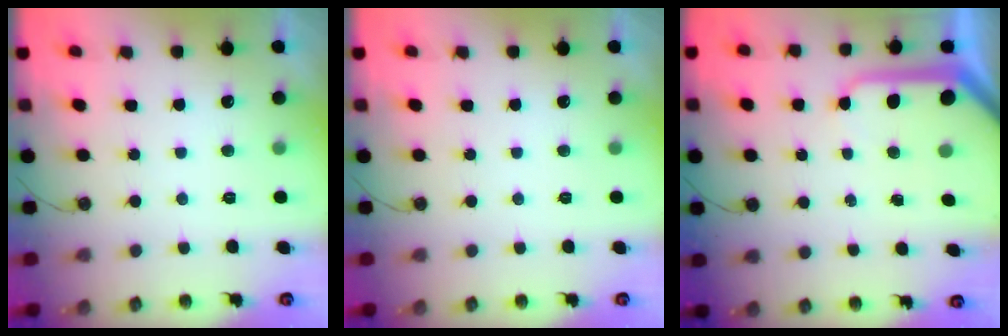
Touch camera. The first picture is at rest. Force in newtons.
{"total": 0.0}
{"total": 9.6, "press": 9.5, "slide": 1.1}